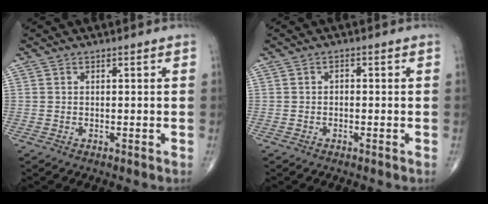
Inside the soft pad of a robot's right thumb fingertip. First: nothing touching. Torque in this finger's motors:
{"motor_torque": [-0.10, -0.08, 0.00, 0.00, 0.05]}